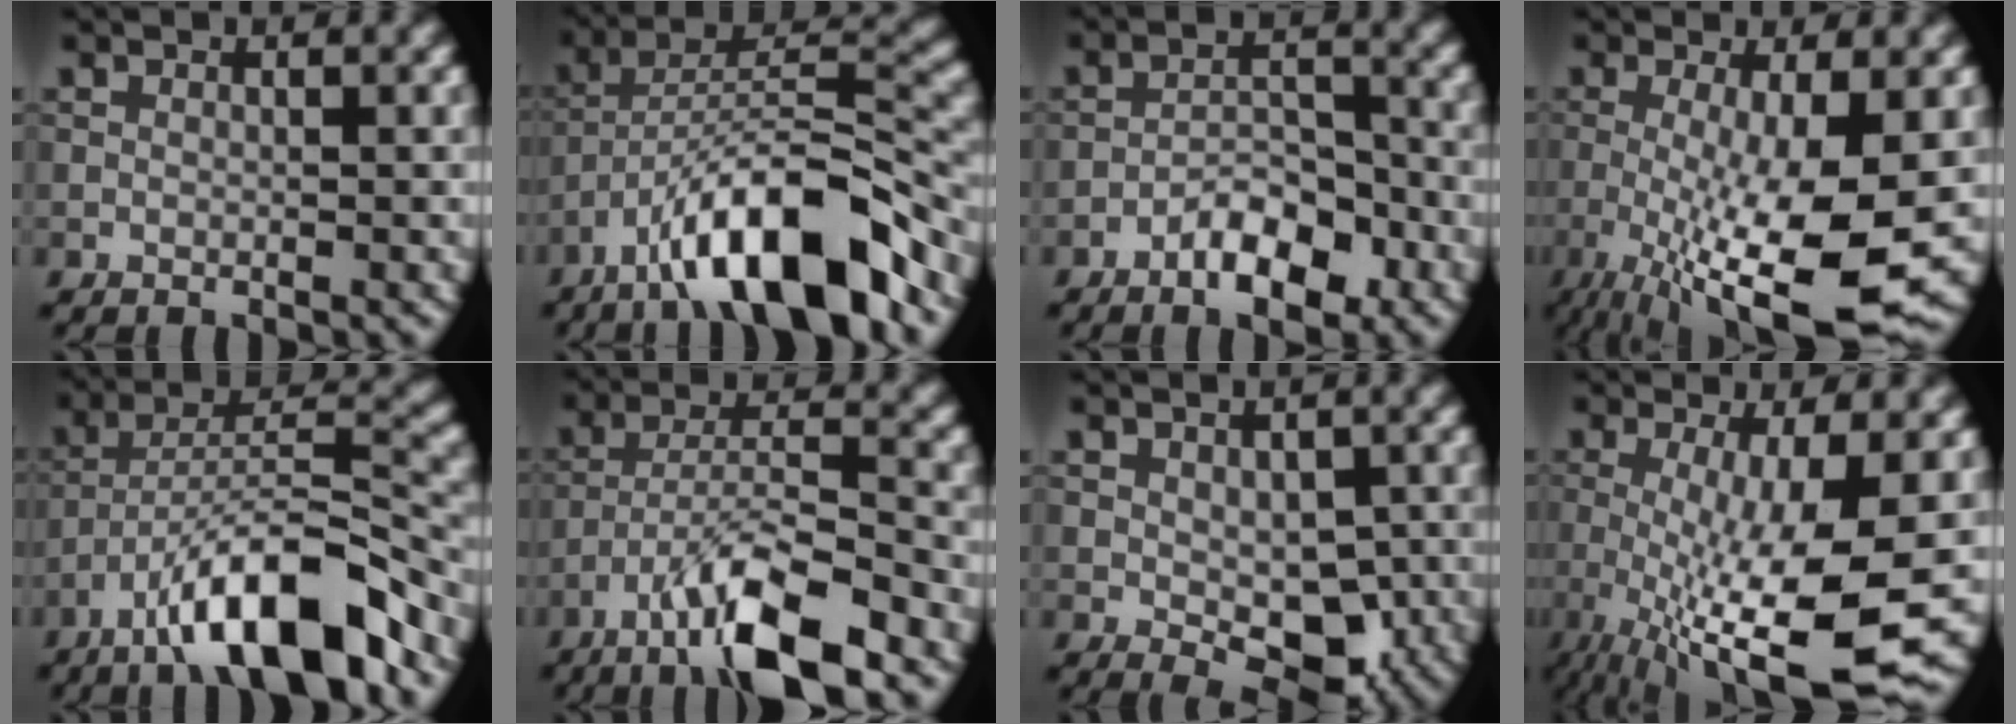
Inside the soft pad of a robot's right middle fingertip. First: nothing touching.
{"total": 12.0, "force": [-7.5, 3.2, 8.7], "torque": [-0.133, 0.018, -0.140]}
{"total": 4.7, "force": [-2.8, 2.0, 3.3], "torque": [-0.043, 0.010, -0.049]}
{"total": 10.8, "force": [-2.7, 2.5, 10.2], "torque": [-0.175, -0.030, -0.034]}
{"total": 10.9, "force": [-7.0, 2.7, 7.9], "torque": [-0.126, 0.017, -0.124]}
{"total": 9.3, "force": [-5.8, 2.1, 7.0], "torque": [-0.122, 0.010, -0.106]}
{"total": 5.4, "force": [-1.2, 3.2, 4.2], "torque": [-0.067, -0.011, -0.014]}
{"total": 12.0, "force": [-2.8, 3.0, 11.3], "torque": [-0.197, -0.034, -0.037]}